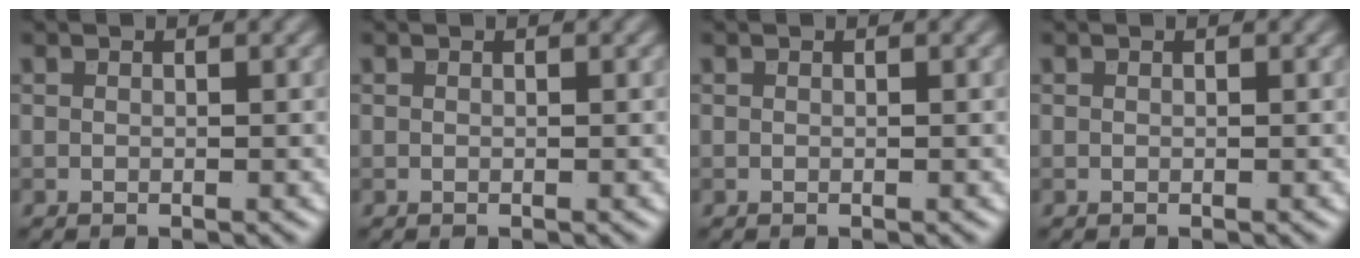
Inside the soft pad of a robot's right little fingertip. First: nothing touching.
{"total": 0.0}
{"total": 0.0}
{"total": 0.0}